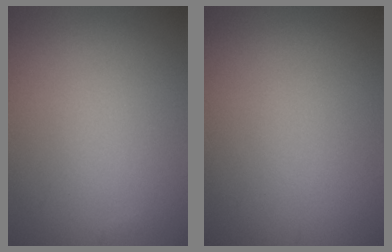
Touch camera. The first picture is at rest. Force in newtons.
{"total": 0.0}